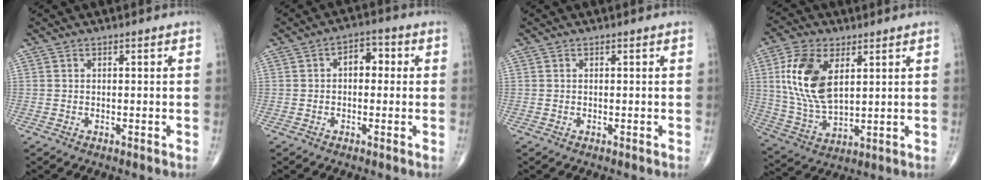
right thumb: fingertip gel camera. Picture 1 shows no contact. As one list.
[{"total": 5.0, "force": [0.5, 3.2, 3.8], "torque": [-0.033, 0.017, -0.002]}, {"total": 0.0}, {"total": 14.6, "force": [4.3, 7.9, 11.5], "torque": [-0.228, -0.015, 0.092]}]